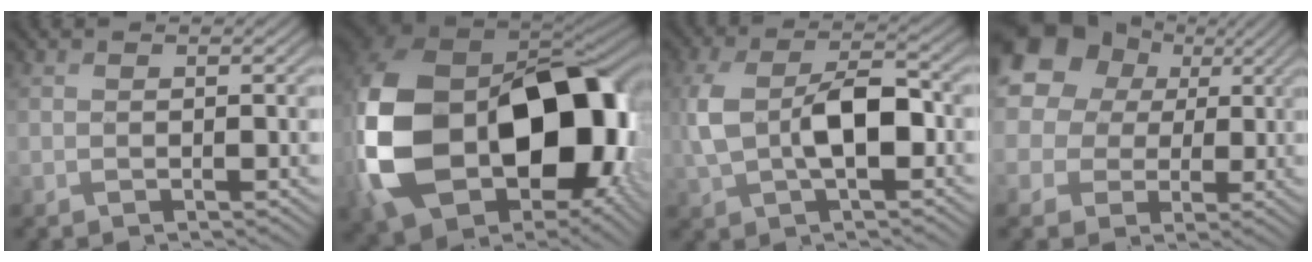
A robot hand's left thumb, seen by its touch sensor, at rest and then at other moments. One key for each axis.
{"total": 22.5, "fx": -2.6, "fy": 16.0, "fz": 15.6, "tx": -0.397, "ty": -0.062, "tz": -0.005}
{"total": 8.5, "fx": -0.5, "fy": 4.5, "fz": 7.1, "tx": -0.164, "ty": 0.001, "tz": -0.009}
{"total": 16.5, "fx": 5.9, "fy": 13.9, "fz": 6.9, "tx": -0.219, "ty": 0.028, "tz": 0.094}